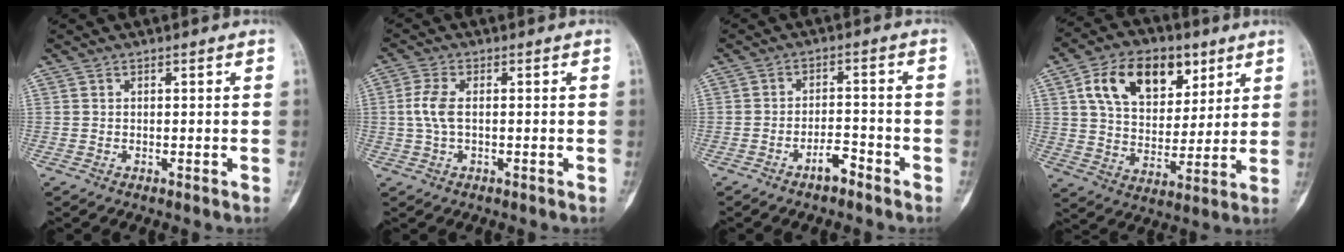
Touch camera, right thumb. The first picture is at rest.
{"total": 4.5, "force": [0.0, 2.3, 3.8], "torque": [-0.094, 0.008, -0.005]}
{"total": 4.0, "force": [-2.8, 1.6, 2.4], "torque": [-0.036, 0.026, -0.049]}
{"total": 17.0, "force": [7.5, 10.9, 10.7], "torque": [-0.142, -0.017, 0.131]}